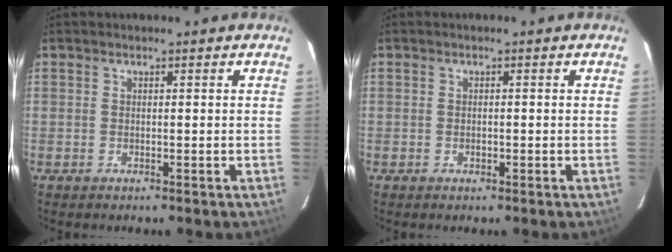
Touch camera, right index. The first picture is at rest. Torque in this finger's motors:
{"motor_torque": [-0.10, -0.07, -0.04, -0.03]}